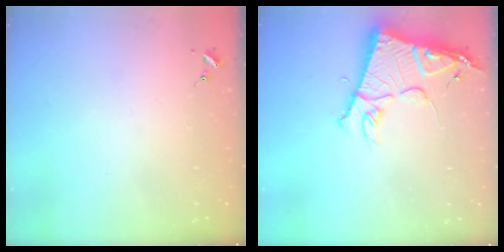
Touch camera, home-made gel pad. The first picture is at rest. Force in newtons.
{"total": 13.5, "press": 13.4, "slide": 1.3}